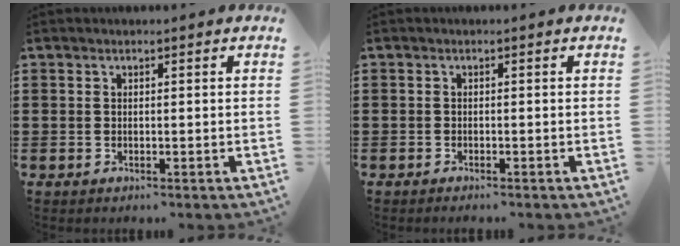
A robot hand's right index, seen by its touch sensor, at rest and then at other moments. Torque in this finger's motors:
{"motor_torque": [-0.28, 0.44, -0.11, -0.05]}